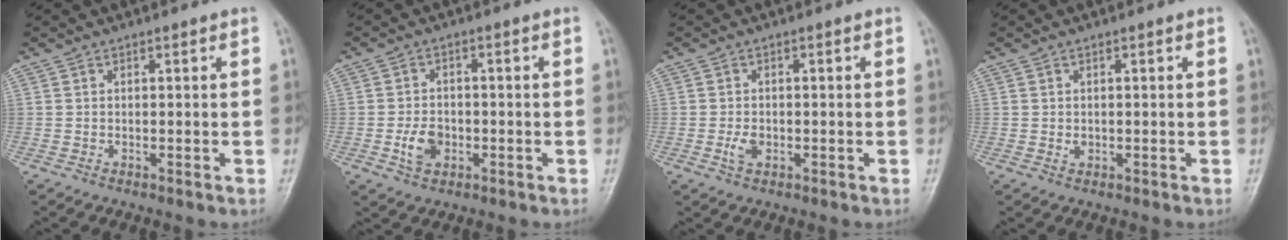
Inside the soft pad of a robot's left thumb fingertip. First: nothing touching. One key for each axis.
{"total": 5.0, "fx": -1.4, "fy": 3.7, "fz": 3.1, "tx": -0.045, "ty": 0.007, "tz": -0.025}
{"total": 2.6, "fx": -0.7, "fy": 1.8, "fz": 1.8, "tx": -0.033, "ty": 0.000, "tz": -0.012}
{"total": 1.2, "fx": 0.0, "fy": 0.9, "fz": 0.7, "tx": -0.009, "ty": 0.000, "tz": 0.003}